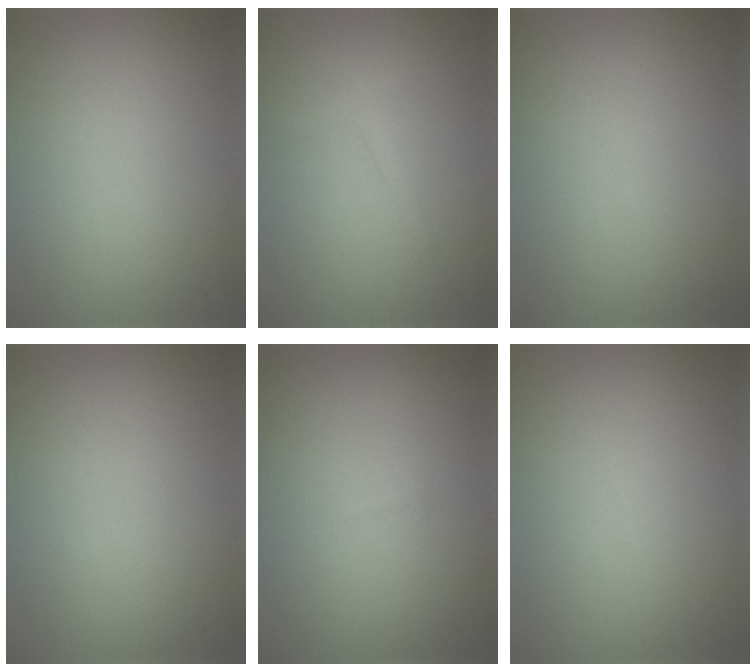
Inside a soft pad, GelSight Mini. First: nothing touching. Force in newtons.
{"total": 1.0, "press": 1.0, "slide": 0.1}
{"total": 0.0}
{"total": 0.0}
{"total": 0.0}
{"total": 0.0}